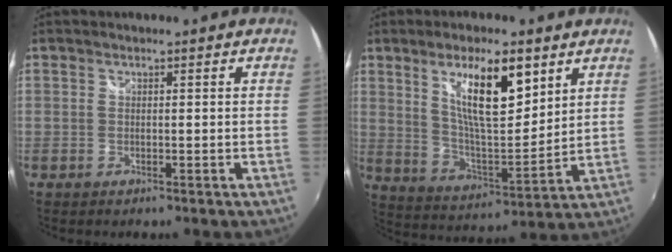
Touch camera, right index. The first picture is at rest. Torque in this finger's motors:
{"motor_torque": [1.39, 0.75, 0.77, 0.12]}